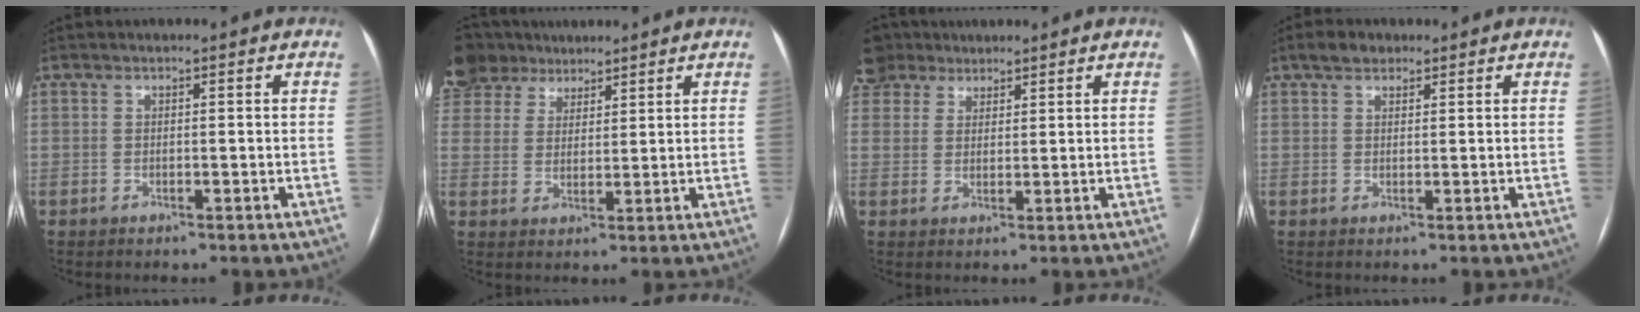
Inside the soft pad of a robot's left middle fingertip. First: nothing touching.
{"total": 8.2, "force": [6.8, 4.4, 1.4], "torque": [-0.043, 0.026, 0.135]}
{"total": 4.9, "force": [4.2, 2.5, -0.1], "torque": [-0.001, 0.011, 0.088]}
{"total": 3.0, "force": [2.1, 1.7, 1.2], "torque": [-0.025, 0.013, 0.036]}